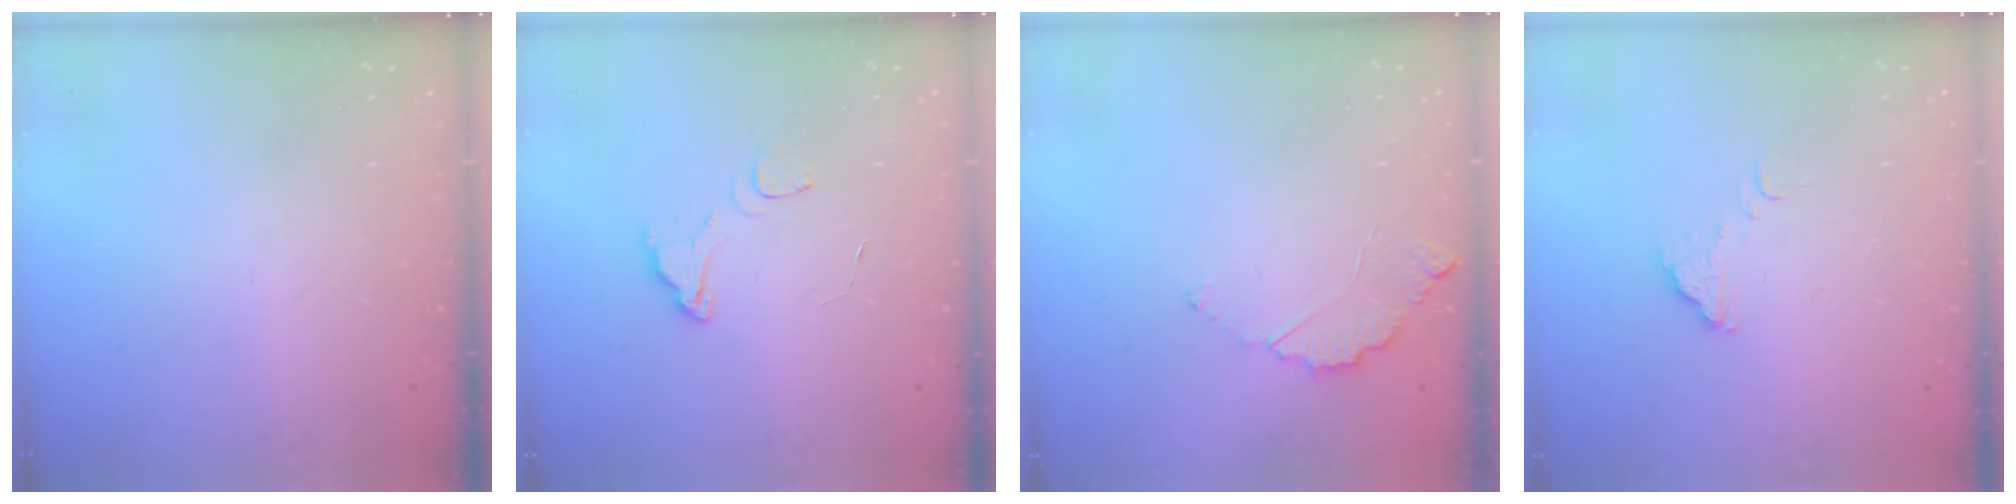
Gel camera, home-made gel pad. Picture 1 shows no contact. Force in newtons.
{"total": 4.3, "press": 4.3, "slide": 0.4}
{"total": 2.9, "press": 2.9, "slide": 0.3}
{"total": 2.4, "press": 2.4, "slide": 0.1}